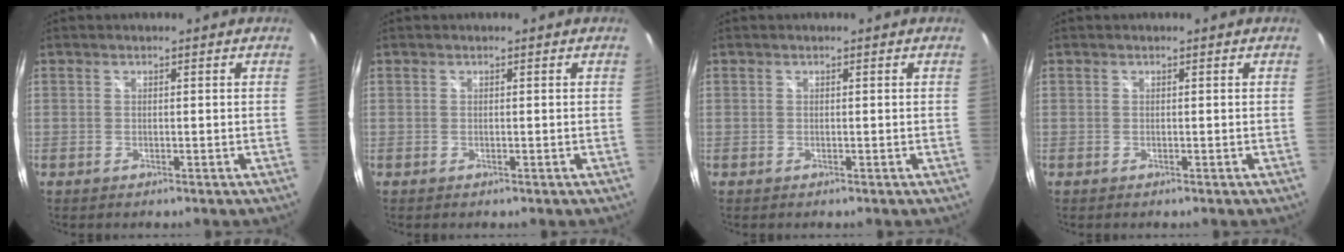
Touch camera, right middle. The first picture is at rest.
{"total": 0.0}
{"total": 0.0}
{"total": 0.0}